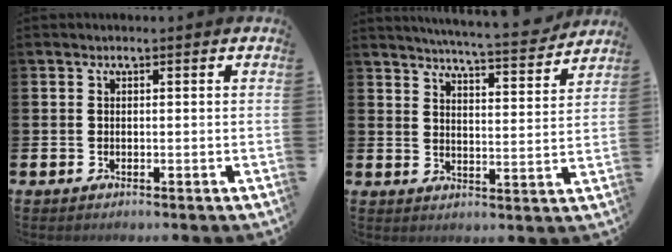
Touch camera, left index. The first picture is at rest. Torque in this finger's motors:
{"motor_torque": [1.15, -1.01, 0.44, 0.20]}